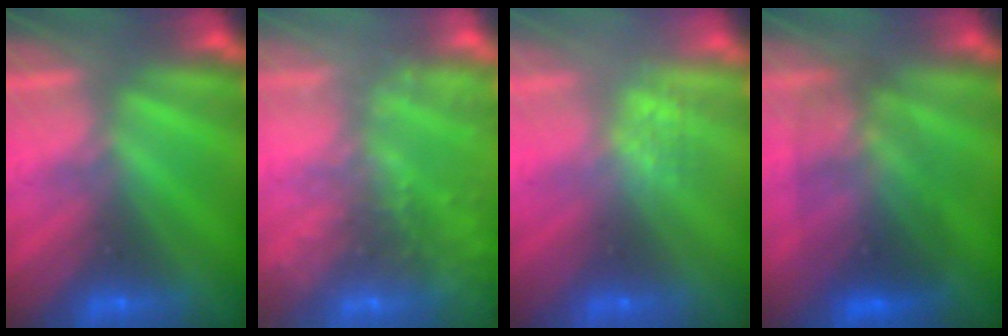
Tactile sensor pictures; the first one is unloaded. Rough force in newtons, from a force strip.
{"total": 9.2}
{"total": 2.6}
{"total": 3.0}